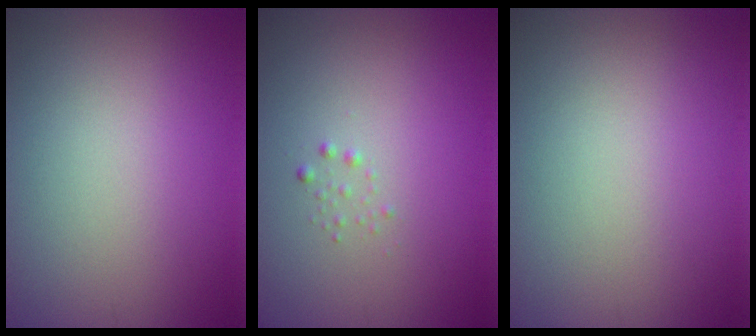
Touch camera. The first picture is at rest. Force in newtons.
{"total": 0.6, "press": 0.6, "slide": 0.0}
{"total": 0.0}